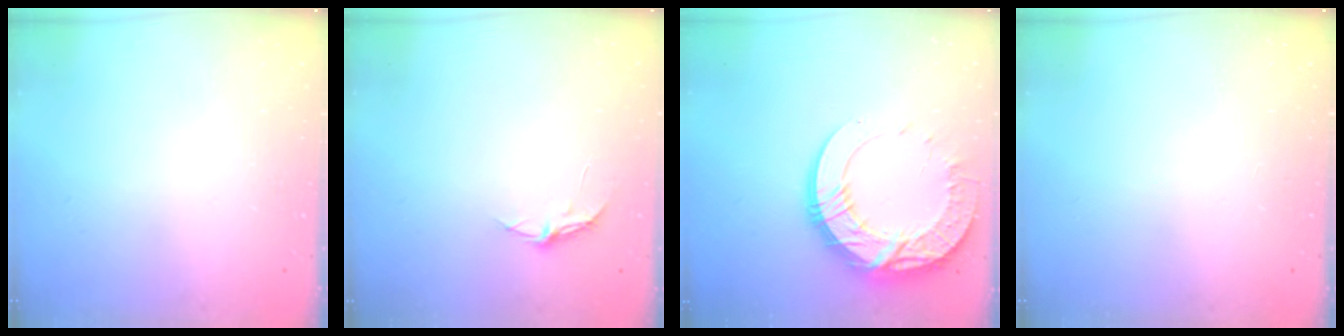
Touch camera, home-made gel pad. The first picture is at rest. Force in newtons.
{"total": 3.8, "press": 3.8, "slide": 0.3}
{"total": 18.8, "press": 18.8, "slide": 1.7}
{"total": 0.0}